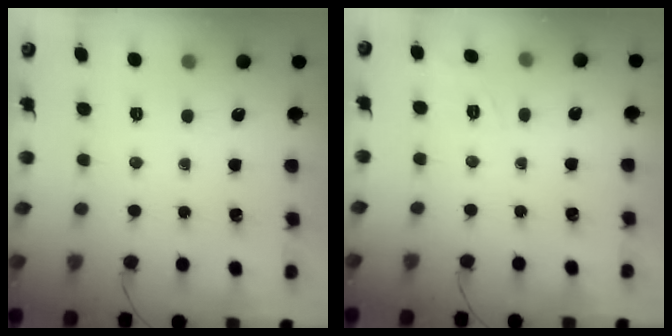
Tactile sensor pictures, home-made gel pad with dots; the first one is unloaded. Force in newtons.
{"total": 3.0, "press": 2.4, "slide": 1.8}